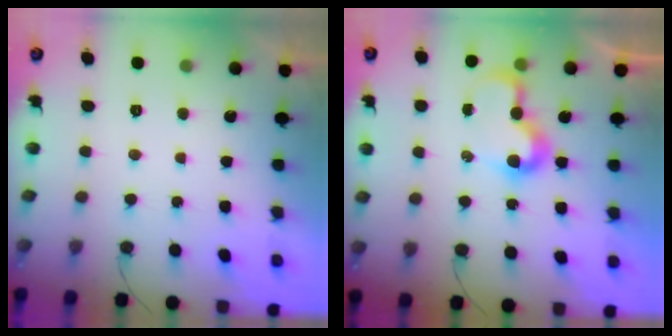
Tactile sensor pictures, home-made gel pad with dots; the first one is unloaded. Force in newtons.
{"total": 8.0, "press": 8.0, "slide": 0.3}